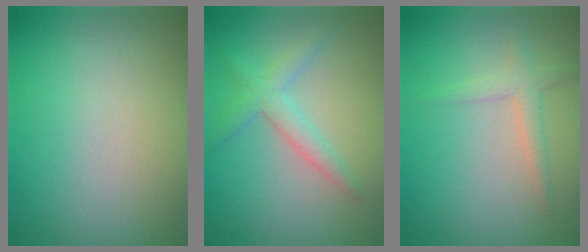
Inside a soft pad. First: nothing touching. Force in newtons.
{"total": 2.5, "press": 2.5, "slide": 0.1}
{"total": 1.8, "press": 1.8, "slide": 0.0}